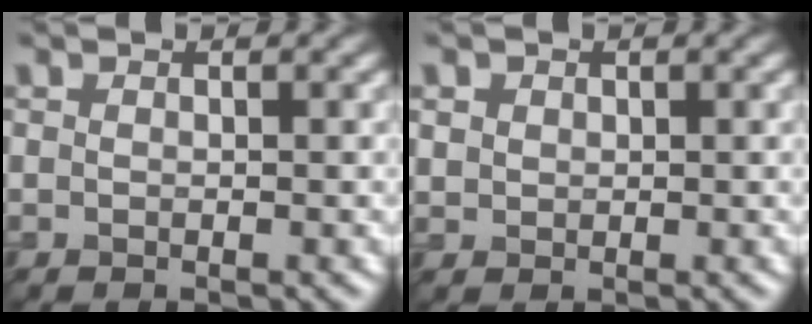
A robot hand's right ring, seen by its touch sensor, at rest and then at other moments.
{"total": 1.3, "force": [0.4, 1.2, 0.3], "torque": [-0.007, -0.006, 0.014]}